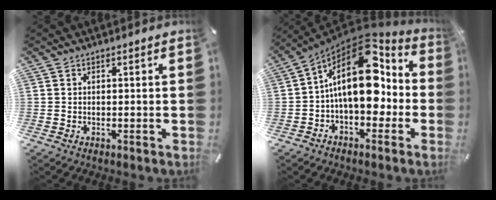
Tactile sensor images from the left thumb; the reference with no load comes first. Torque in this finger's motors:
{"motor_torque": [1.61, 3.40, 2.73, -0.04, 0.35]}